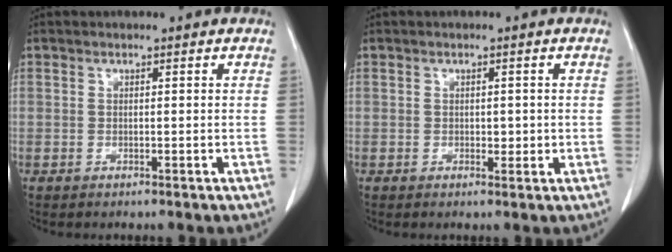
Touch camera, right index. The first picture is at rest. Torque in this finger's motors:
{"motor_torque": [-0.03, 0.06, 0.01, 0.00]}